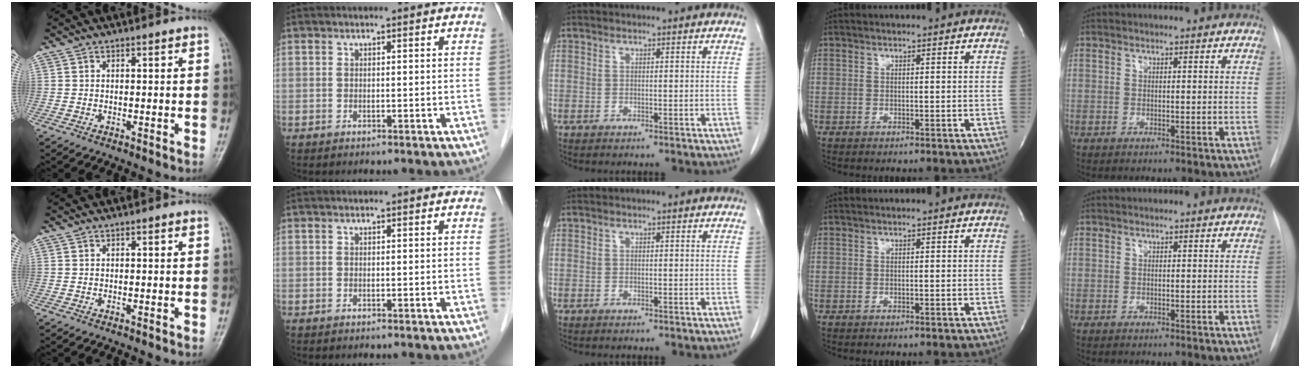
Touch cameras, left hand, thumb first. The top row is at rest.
{}